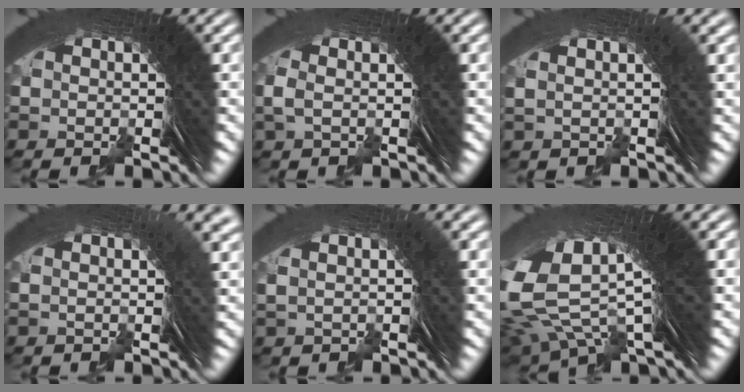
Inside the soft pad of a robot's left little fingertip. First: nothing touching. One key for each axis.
{"total": 1.3, "fx": 0.1, "fy": 0.2, "fz": 1.3, "tx": -0.022, "ty": 0.002, "tz": 0.002}
{"total": 1.4, "fx": 0.7, "fy": 0.1, "fz": 1.3, "tx": -0.005, "ty": 0.012, "tz": 0.009}
{"total": 3.5, "fx": 1.2, "fy": 1.1, "fz": 3.0, "tx": -0.005, "ty": 0.025, "tz": 0.005}
{"total": 1.7, "fx": 0.8, "fy": 0.3, "fz": 1.5, "tx": -0.010, "ty": 0.010, "tz": 0.013}
{"total": 12.4, "fx": 4.6, "fy": 6.7, "fz": 9.4, "tx": -0.194, "ty": 0.005, "tz": 0.071}